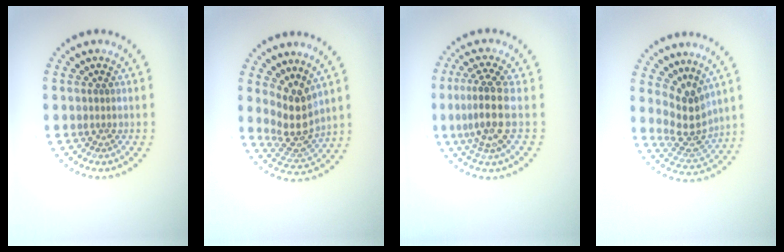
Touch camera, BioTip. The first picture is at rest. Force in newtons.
{"total": 3.8, "press": 2.9, "slide": 2.5}
{"total": 3.8, "press": 2.9, "slide": 2.5}
{"total": 3.6, "press": 3.0, "slide": 1.9}